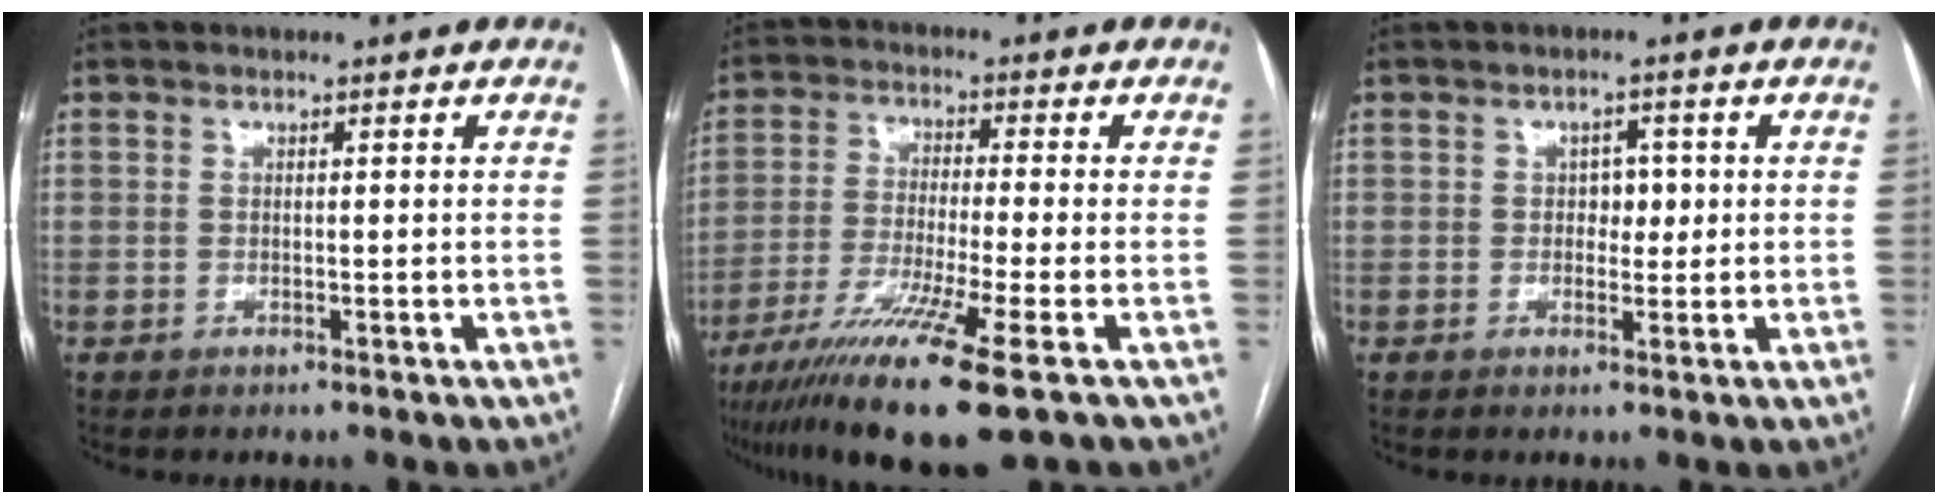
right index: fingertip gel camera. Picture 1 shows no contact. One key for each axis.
{"total": 13.9, "fx": -8.5, "fy": -0.7, "fz": 10.9, "tx": -0.218, "ty": -0.040, "tz": -0.151}
{"total": 2.7, "fx": 0.2, "fy": 1.8, "fz": 2.0, "tx": -0.021, "ty": 0.004, "tz": 0.002}